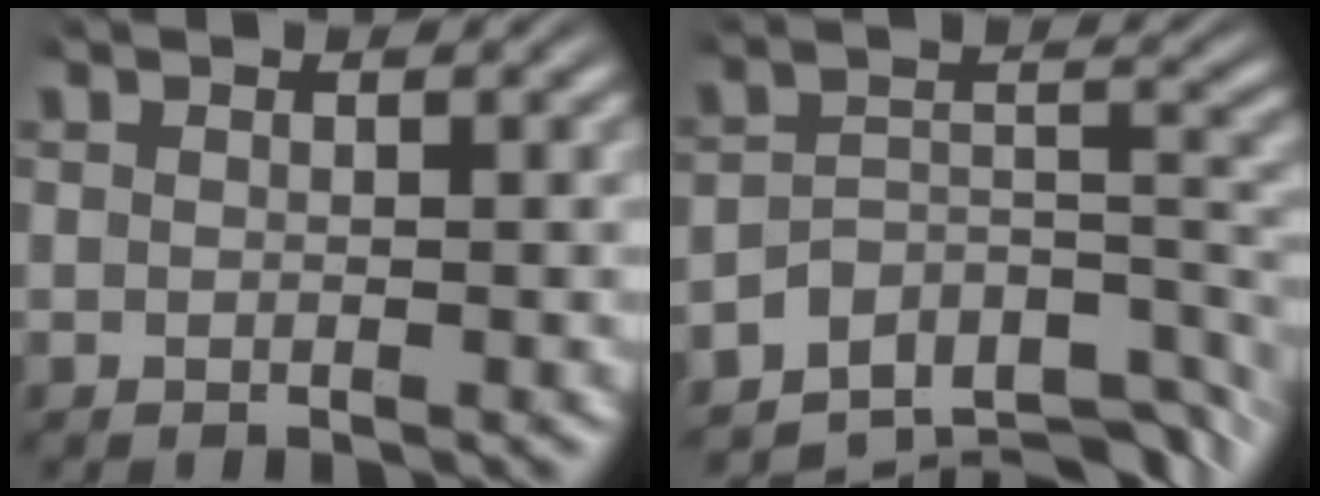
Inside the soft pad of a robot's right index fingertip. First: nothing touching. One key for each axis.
{"total": 10.9, "fx": -6.8, "fy": 6.0, "fz": 6.1, "tx": -0.085, "ty": -0.030, "tz": -0.103}